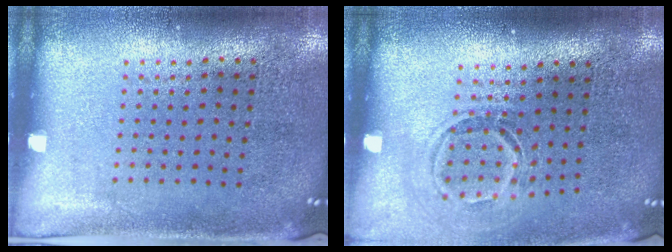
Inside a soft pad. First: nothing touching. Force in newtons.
{"total": 1.6, "press": 1.1, "slide": 1.2}